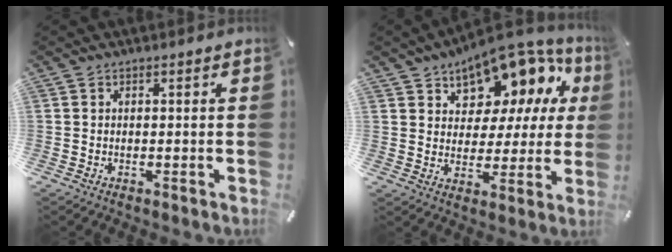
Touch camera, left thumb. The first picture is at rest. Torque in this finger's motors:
{"motor_torque": [2.52, 2.49, 0.57, -0.21, 0.15]}